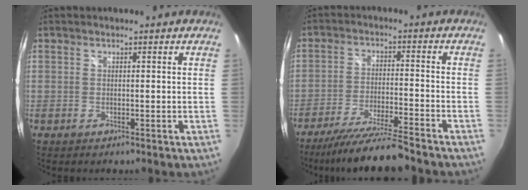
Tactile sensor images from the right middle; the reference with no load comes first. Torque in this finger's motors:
{"motor_torque": [1.07, -1.07, 0.40, 0.07]}